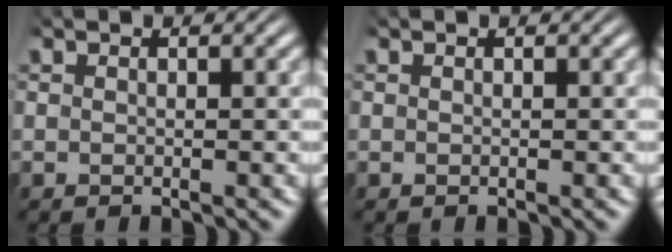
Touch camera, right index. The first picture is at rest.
{"total": 0.0}